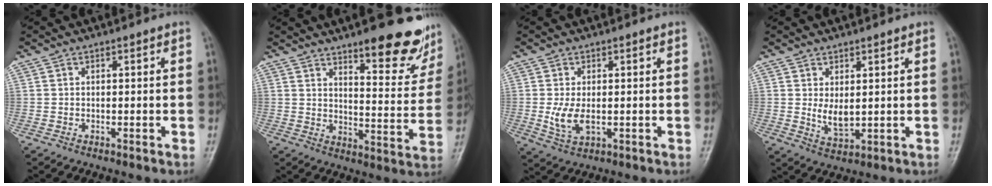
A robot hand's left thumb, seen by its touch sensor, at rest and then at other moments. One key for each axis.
{"total": 15.9, "fx": 11.2, "fy": 4.5, "fz": 10.4, "tx": -0.089, "ty": -0.080, "tz": 0.152}
{"total": 5.2, "fx": -0.2, "fy": 2.9, "fz": 4.4, "tx": -0.089, "ty": -0.013, "tz": 0.001}
{"total": 4.8, "fx": 1.1, "fy": 2.4, "fz": 4.0, "tx": -0.062, "ty": -0.018, "tz": 0.028}